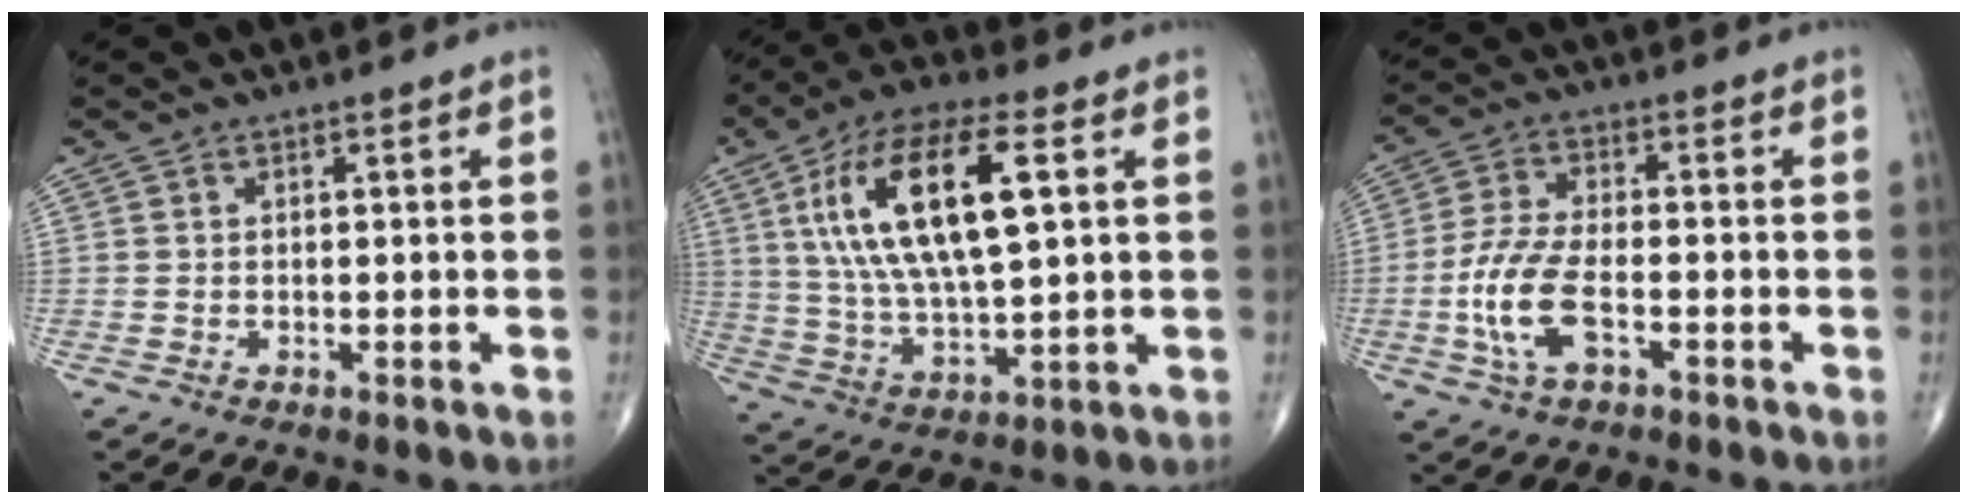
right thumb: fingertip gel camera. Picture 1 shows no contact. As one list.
[{"total": 19.5, "force": [5.2, 6.9, 17.4], "torque": [-0.332, 0.003, 0.095]}, {"total": 9.7, "force": [-3.0, 4.4, 8.1], "torque": [-0.176, 0.017, -0.060]}]